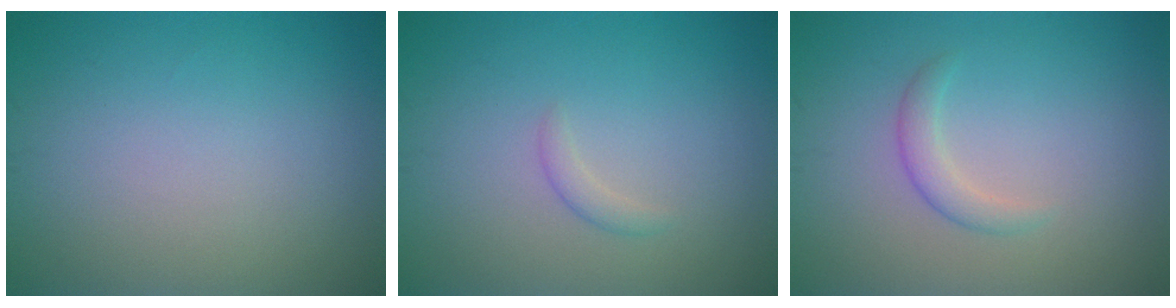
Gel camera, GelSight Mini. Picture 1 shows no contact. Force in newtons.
{"total": 1.0, "press": 1.0, "slide": 0.1}
{"total": 1.6, "press": 1.6, "slide": 0.1}